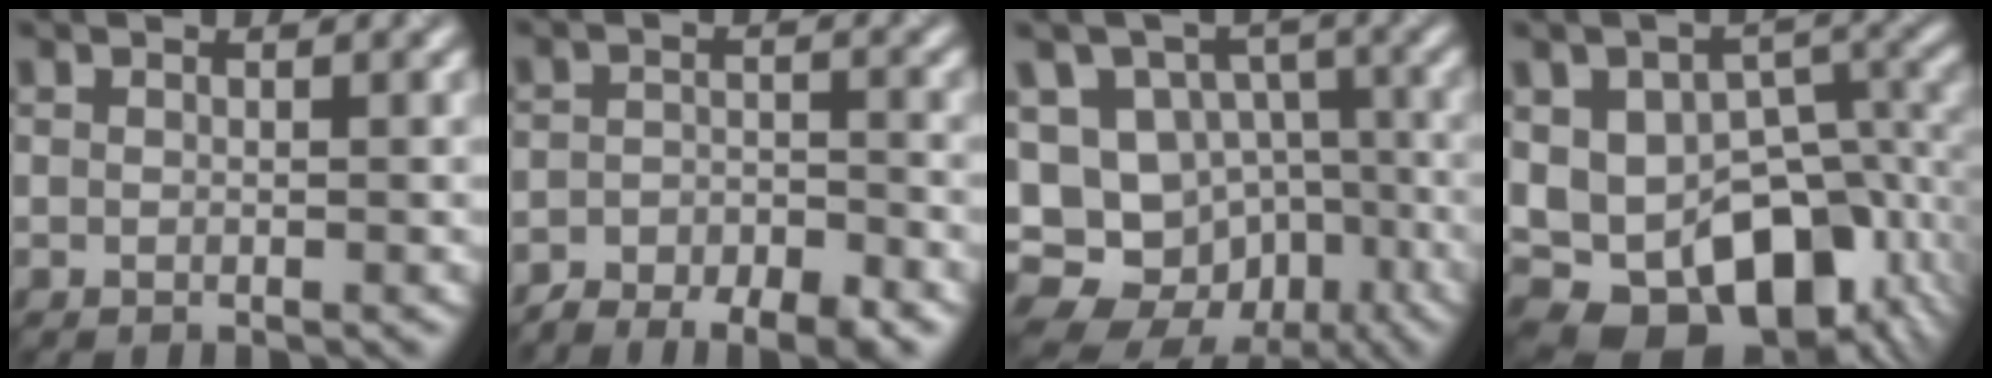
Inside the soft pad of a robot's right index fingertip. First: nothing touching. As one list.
[{"total": 7.2, "force": [-6.4, 2.1, 2.5], "torque": [-0.040, -0.011, -0.088]}, {"total": 15.5, "force": [-8.1, 12.3, 4.9], "torque": [-0.095, 0.001, -0.108]}, {"total": 13.3, "force": [-4.2, 9.0, 8.9], "torque": [-0.134, -0.023, -0.027]}]